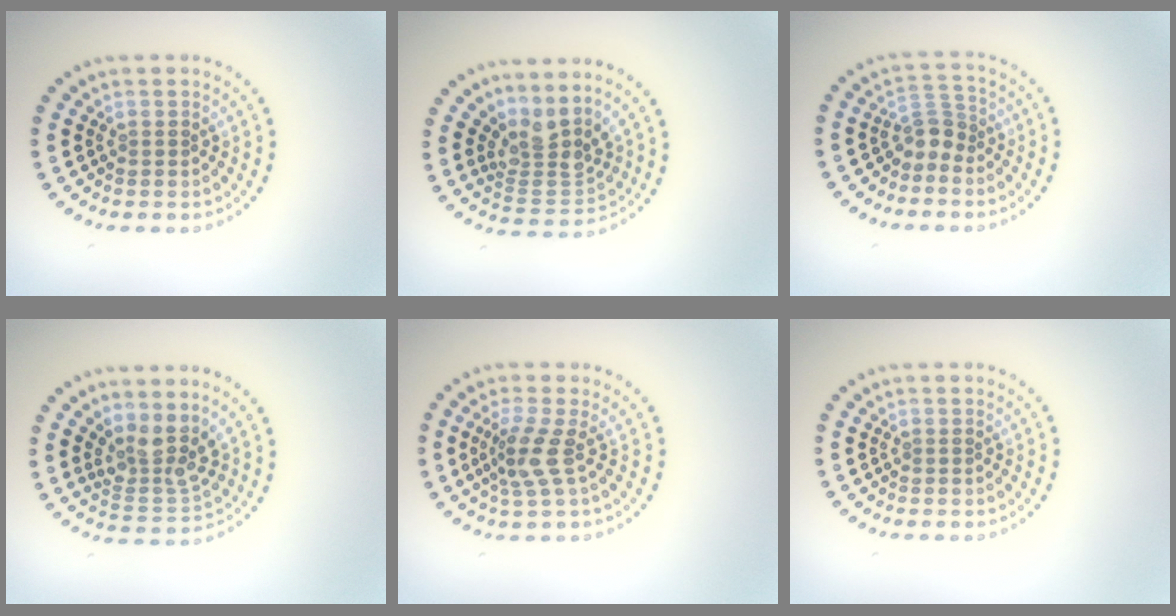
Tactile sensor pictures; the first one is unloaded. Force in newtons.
{"total": 3.6, "press": 2.6, "slide": 2.5}
{"total": 2.2, "press": 1.6, "slide": 1.5}
{"total": 3.7, "press": 2.8, "slide": 2.4}
{"total": 2.7, "press": 2.0, "slide": 1.8}
{"total": 0.0}